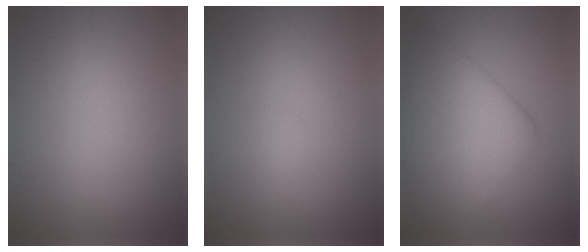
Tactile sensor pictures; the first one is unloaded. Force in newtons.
{"total": 0.6, "press": 0.5, "slide": 0.1}
{"total": 7.8, "press": 7.8, "slide": 0.0}